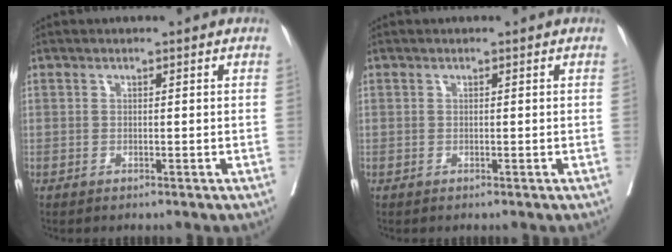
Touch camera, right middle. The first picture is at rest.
{"total": 0.0}